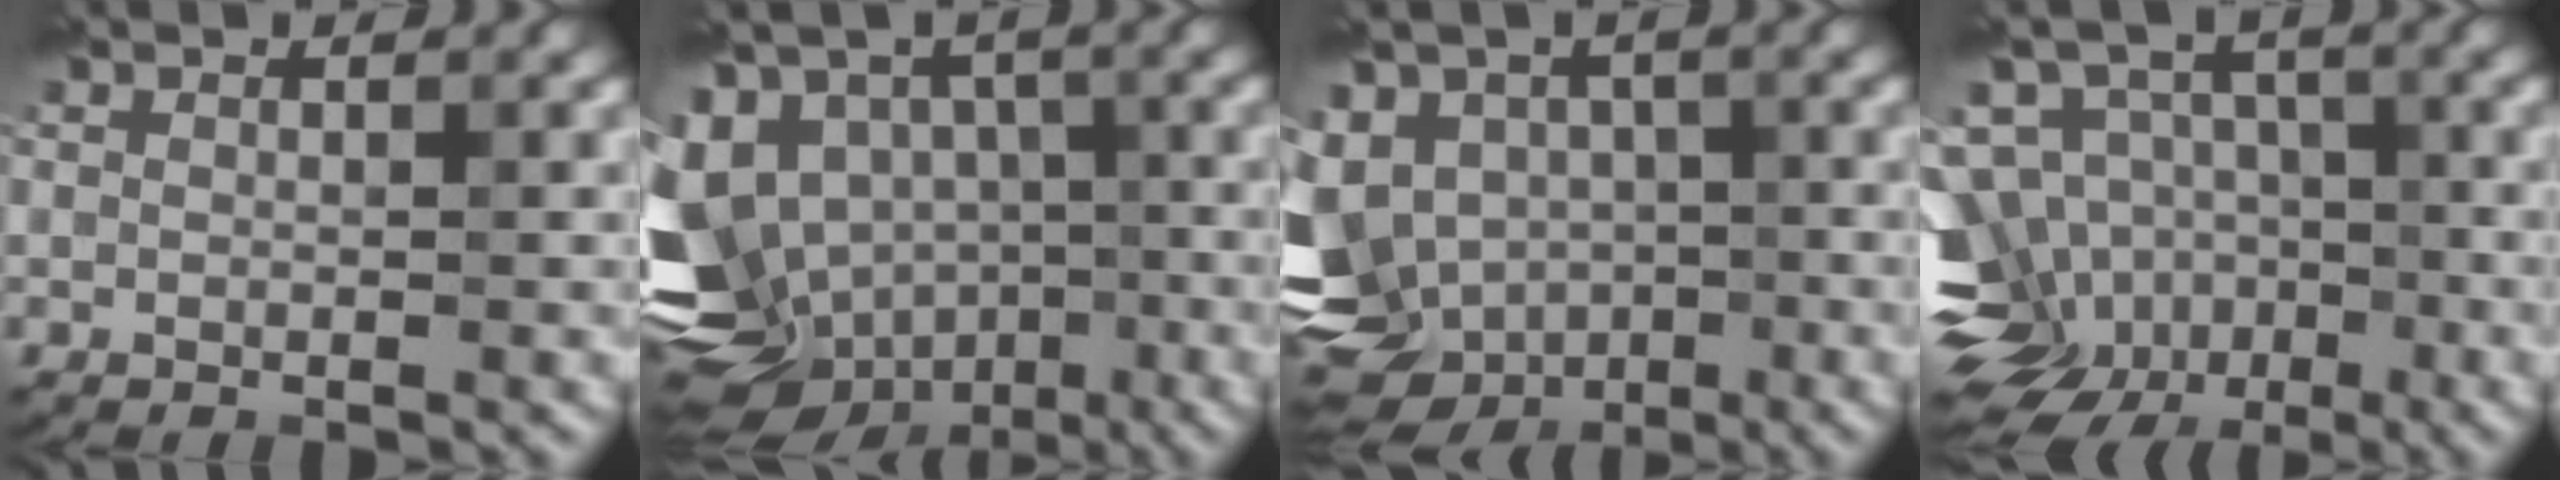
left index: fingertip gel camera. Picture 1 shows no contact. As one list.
[{"total": 12.5, "force": [-3.6, 9.4, 7.4], "torque": [-0.154, -0.010, -0.043]}, {"total": 12.5, "force": [-5.4, 9.8, 5.6], "torque": [-0.120, -0.019, -0.089]}, {"total": 11.6, "force": [-5.2, 9.0, 5.2], "torque": [-0.091, 0.005, -0.091]}]